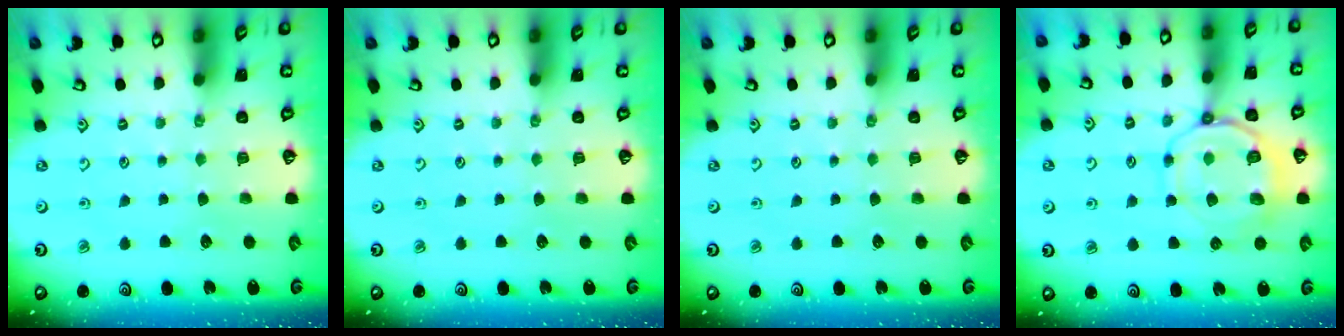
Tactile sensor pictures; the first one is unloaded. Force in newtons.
{"total": 0.0}
{"total": 0.0}
{"total": 10.4, "press": 10.3, "slide": 1.4}